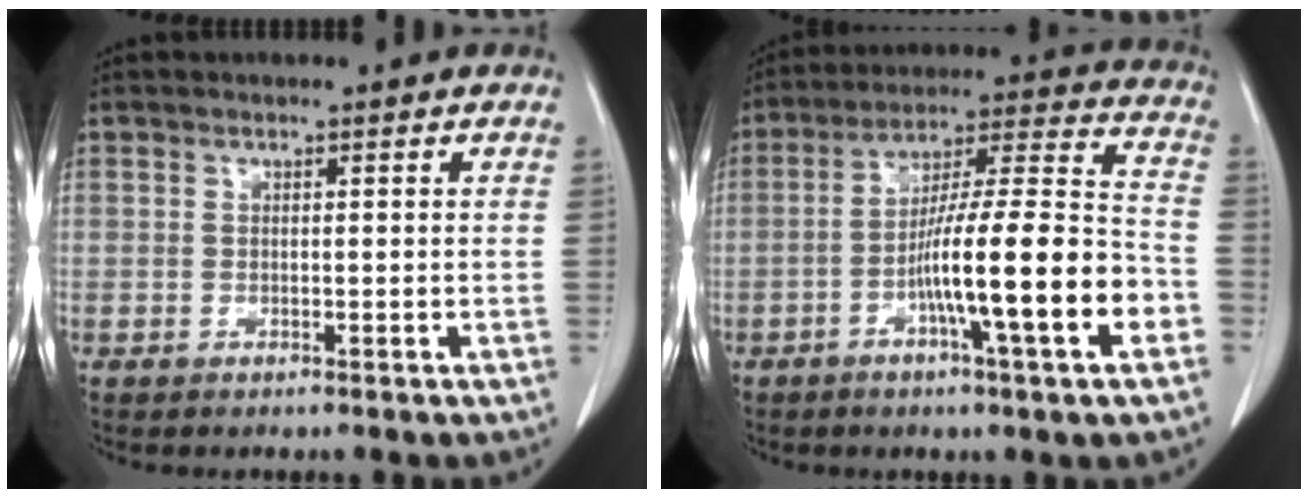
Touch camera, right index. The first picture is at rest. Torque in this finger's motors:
{"motor_torque": [2.14, 0.00, 1.05, 0.21]}